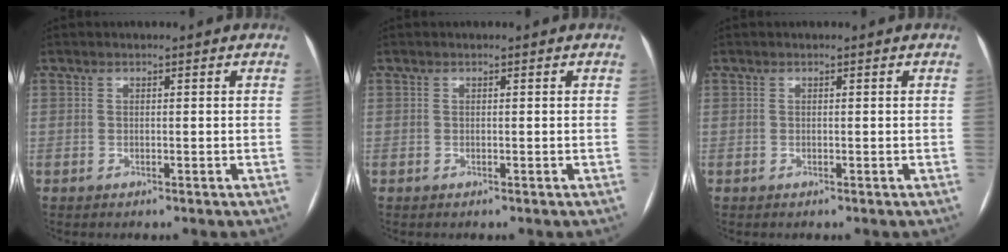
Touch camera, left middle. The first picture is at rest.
{"total": 0.0}
{"total": 0.0}